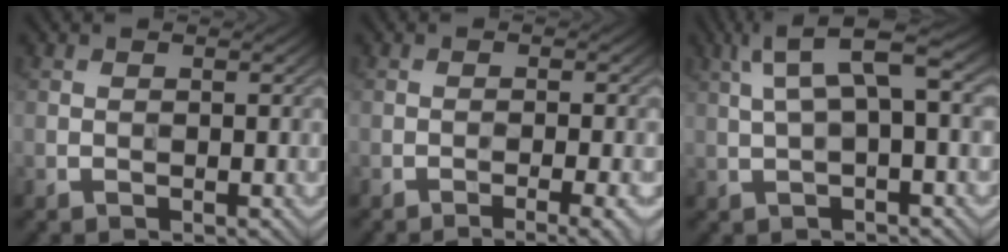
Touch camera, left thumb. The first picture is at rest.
{"total": 3.7, "force": [-2.4, 0.4, 2.9], "torque": [-0.047, 0.011, -0.035]}
{"total": 7.4, "force": [2.6, 1.9, 6.7], "torque": [-0.138, 0.025, 0.048]}